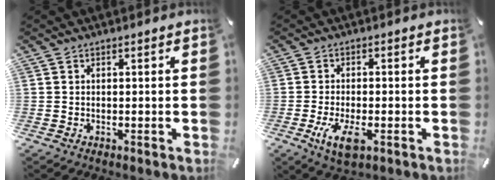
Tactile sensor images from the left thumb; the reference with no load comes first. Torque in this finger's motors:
{"motor_torque": [0.02, 0.24, 0.17, 0.07, 0.04]}